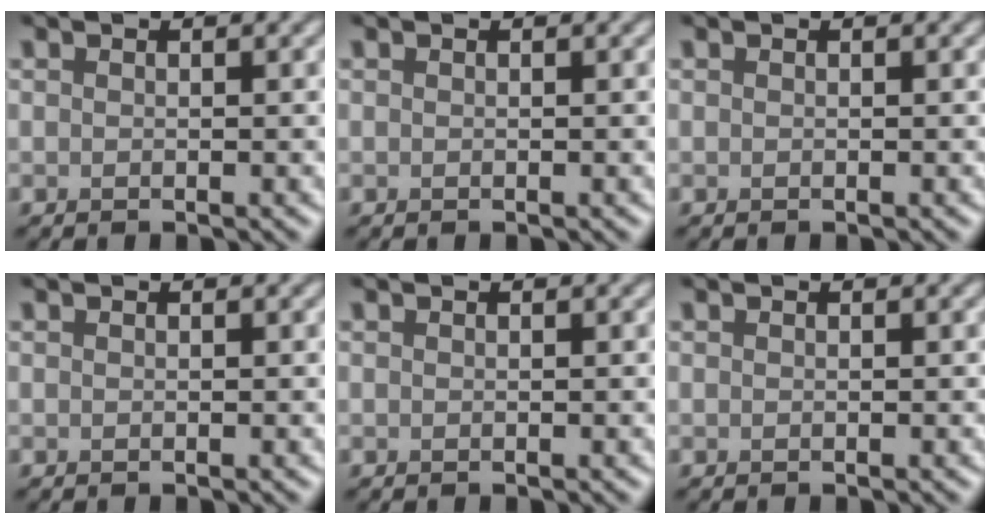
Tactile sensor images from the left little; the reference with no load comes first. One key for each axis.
{"total": 0.0}
{"total": 0.0}
{"total": 0.0}
{"total": 0.0}
{"total": 0.0}